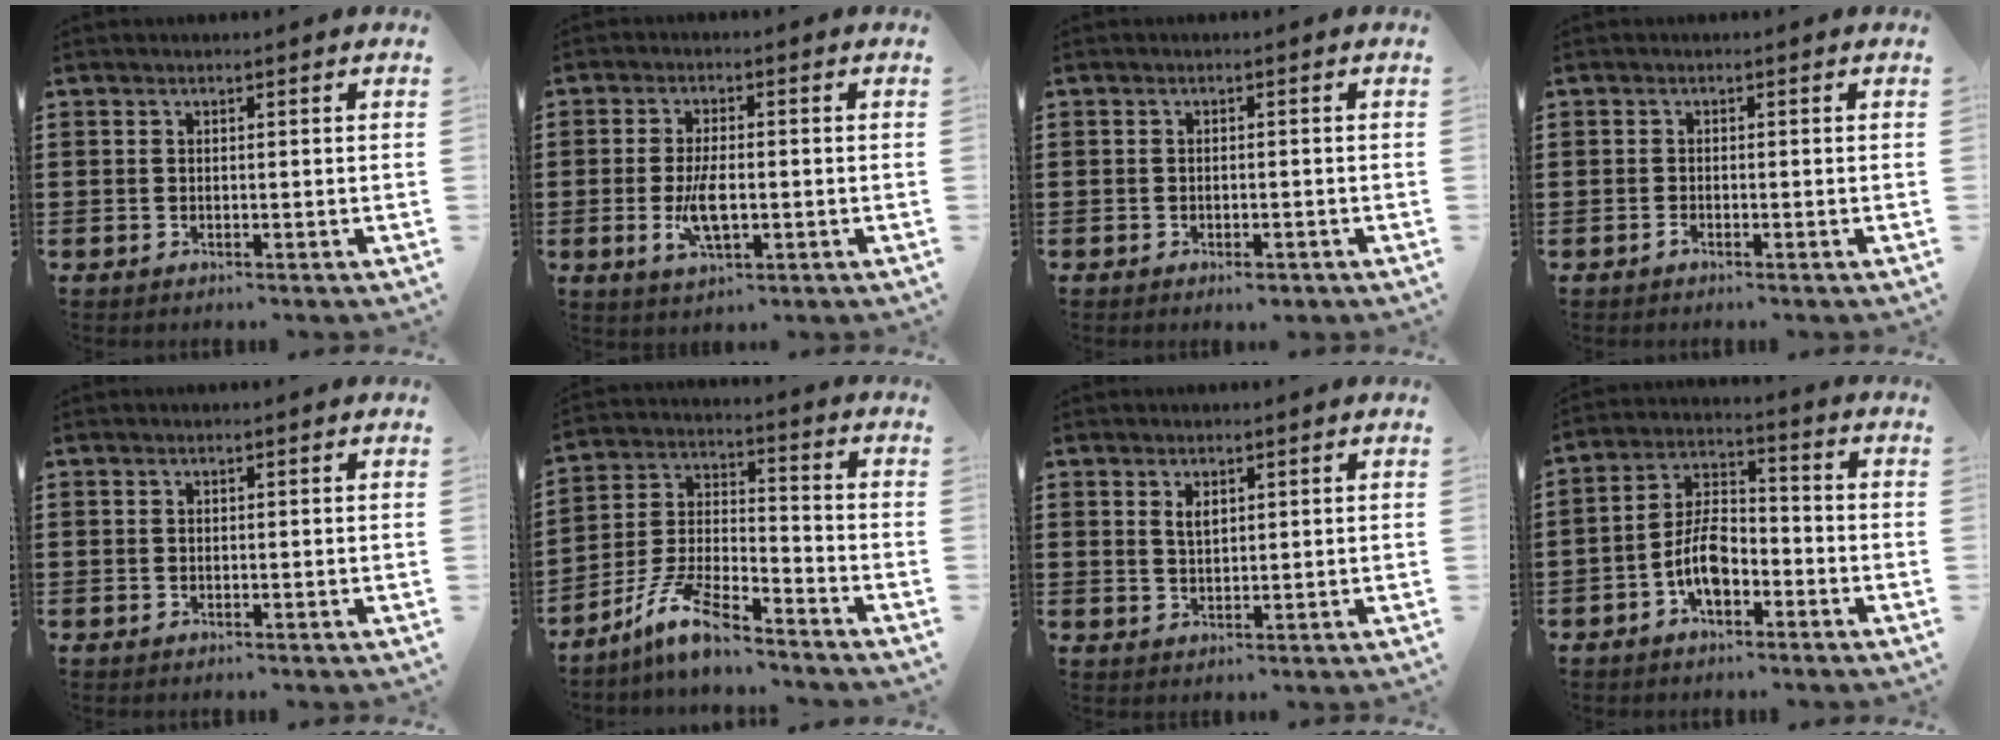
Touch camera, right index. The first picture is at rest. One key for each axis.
{"total": 6.0, "fx": -1.1, "fy": 2.3, "fz": 5.4, "tx": -0.116, "ty": -0.008, "tz": -0.021}
{"total": 1.4, "fx": -1.1, "fy": 0.4, "fz": 0.7, "tx": -0.016, "ty": -0.002, "tz": -0.020}
{"total": 0.8, "fx": -0.7, "fy": 0.3, "fz": 0.3, "tx": -0.006, "ty": 0.000, "tz": -0.014}
{"total": 0.0}
{"total": 9.5, "fx": -7.6, "fy": 1.8, "fz": 5.3, "tx": -0.126, "ty": 0.006, "tz": -0.153}
{"total": 2.0, "fx": 1.0, "fy": 1.0, "fz": 1.4, "tx": -0.029, "ty": 0.005, "tz": 0.017}
{"total": 6.9, "fx": -3.1, "fy": 3.4, "fz": 5.2, "tx": -0.116, "ty": 0.003, "tz": -0.062}